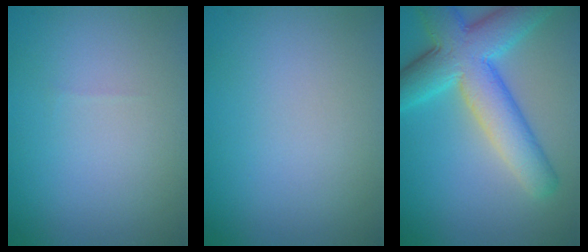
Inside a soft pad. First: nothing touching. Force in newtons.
{"total": 0.0}
{"total": 8.5, "press": 8.5, "slide": 0.2}